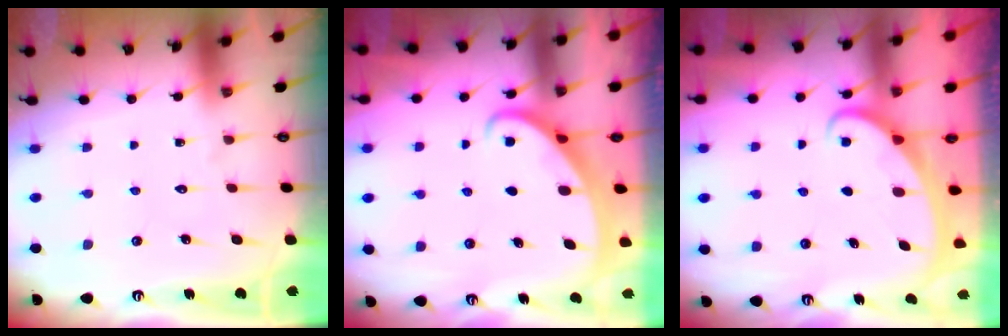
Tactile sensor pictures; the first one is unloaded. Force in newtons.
{"total": 2.4, "press": 2.4, "slide": 0.2}
{"total": 2.3, "press": 2.2, "slide": 0.3}